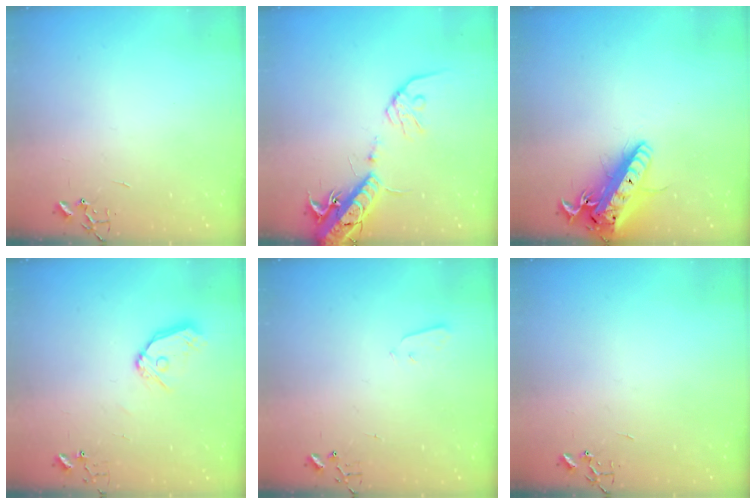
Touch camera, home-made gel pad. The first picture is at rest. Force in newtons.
{"total": 16.5, "press": 16.2, "slide": 3.6}
{"total": 19.8, "press": 19.4, "slide": 4.0}
{"total": 9.9, "press": 9.8, "slide": 1.3}
{"total": 2.1, "press": 2.1, "slide": 0.3}
{"total": 0.0}